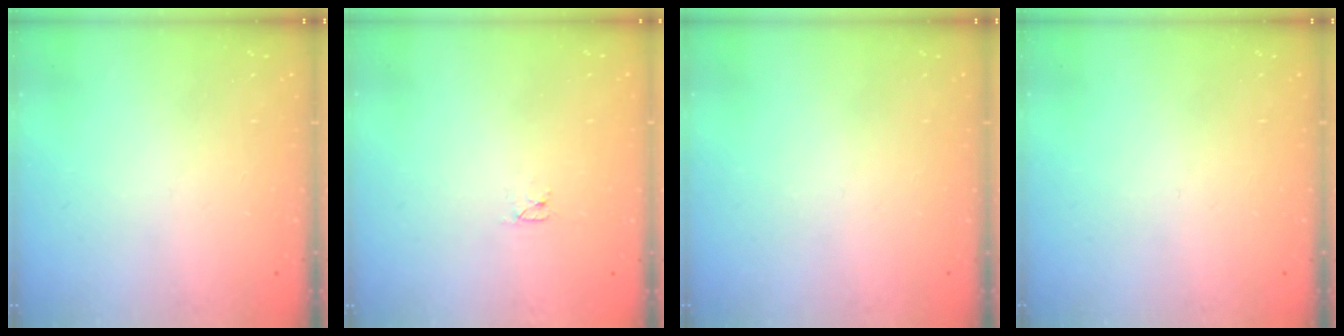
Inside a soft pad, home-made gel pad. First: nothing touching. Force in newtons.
{"total": 2.6, "press": 2.6, "slide": 0.3}
{"total": 0.0}
{"total": 0.0}